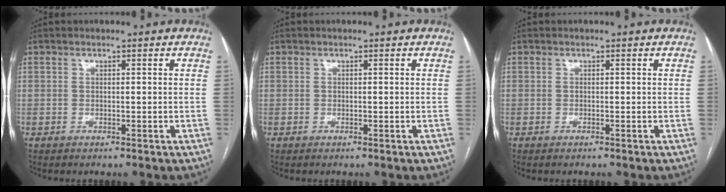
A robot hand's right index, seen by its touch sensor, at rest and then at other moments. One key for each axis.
{"total": 0.0}
{"total": 0.0}